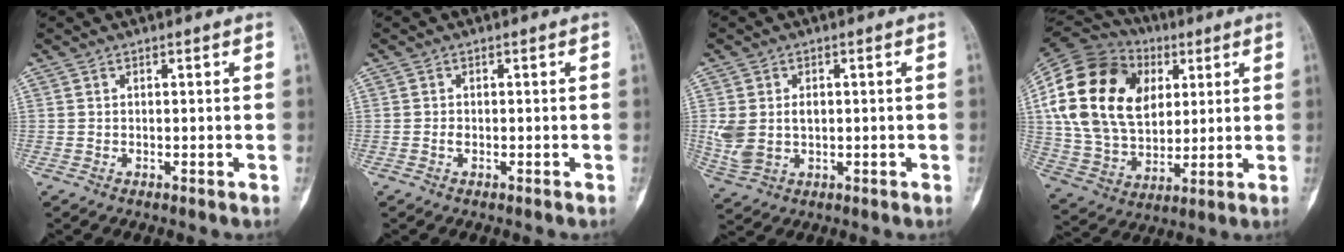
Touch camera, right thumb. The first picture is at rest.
{"total": 0.6, "force": [-0.3, 0.3, 0.4], "torque": [-0.002, -0.001, -0.007]}
{"total": 7.2, "force": [0.4, 5.1, 5.0], "torque": [-0.105, 0.003, 0.021]}
{"total": 26.0, "force": [6.6, 17.9, 17.6], "torque": [-0.335, 0.014, 0.123]}